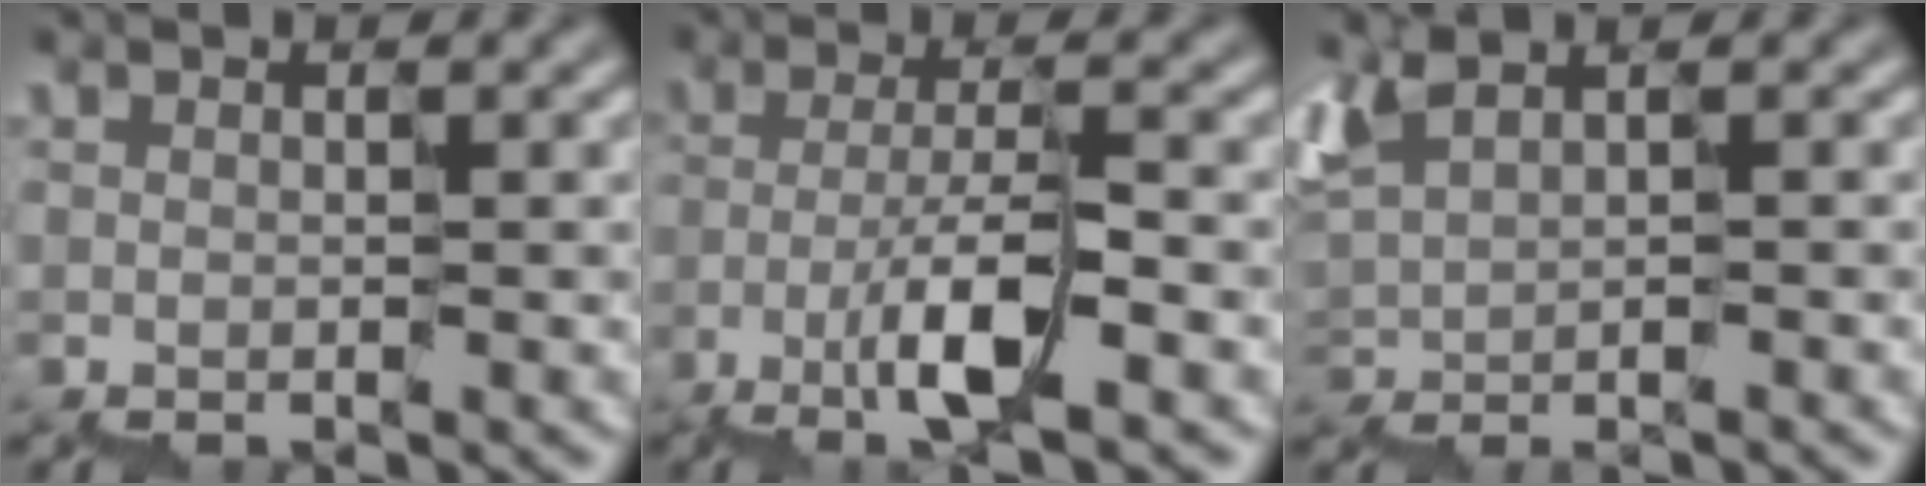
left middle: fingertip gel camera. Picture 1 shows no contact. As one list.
[{"total": 4.7, "force": [-2.1, 0.7, 4.1], "torque": [-0.071, 0.011, -0.042]}, {"total": 2.3, "force": [0.5, 1.1, 2.0], "torque": [-0.054, 0.003, 0.010]}]